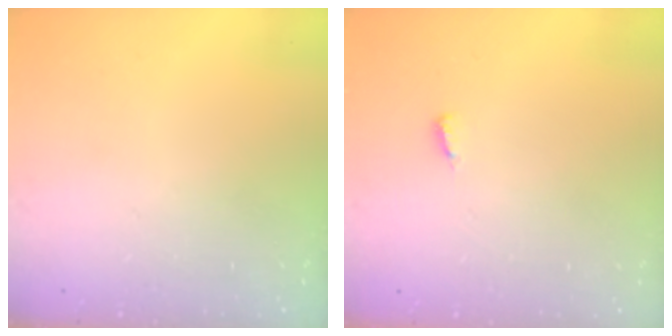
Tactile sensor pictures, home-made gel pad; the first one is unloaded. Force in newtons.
{"total": 3.8, "press": 3.8, "slide": 0.4}